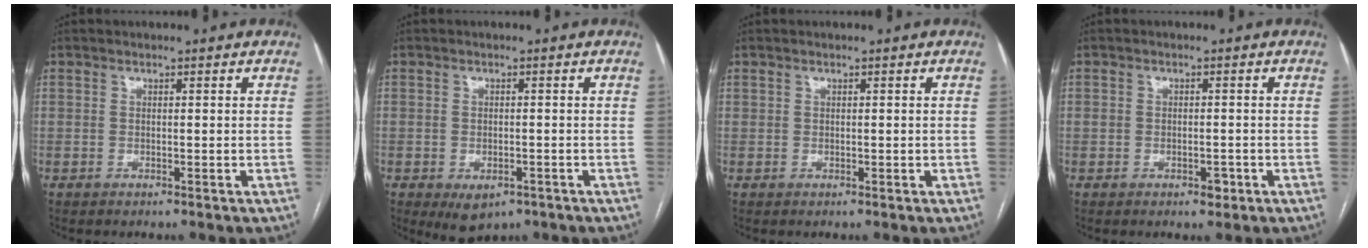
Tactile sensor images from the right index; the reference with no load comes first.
{"total": 4.4, "force": [-2.3, 2.6, 2.6], "torque": [-0.040, -0.003, -0.021]}
{"total": 0.5, "force": [0.2, 0.4, 0.3], "torque": [-0.004, 0.001, 0.006]}
{"total": 2.5, "force": [-0.8, 1.7, 1.6], "torque": [-0.023, 0.010, -0.003]}